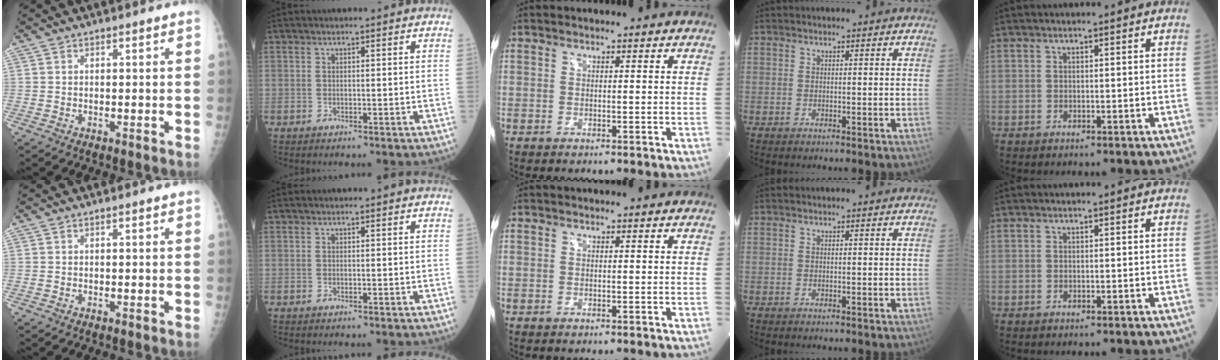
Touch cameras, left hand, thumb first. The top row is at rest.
{}